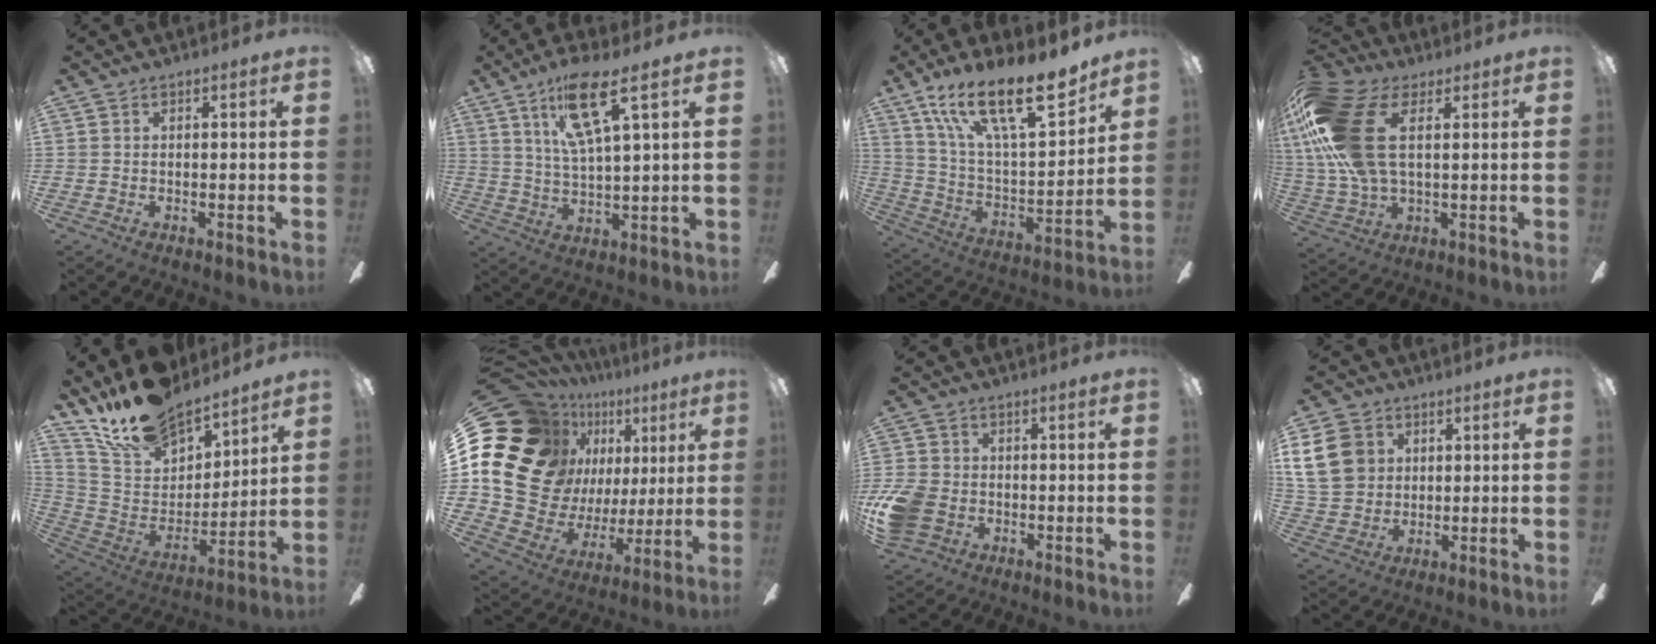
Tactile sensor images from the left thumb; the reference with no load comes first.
{"total": 13.1, "force": [7.4, 2.9, 10.4], "torque": [-0.190, -0.014, 0.124]}
{"total": 22.9, "force": [16.0, 8.1, 14.3], "torque": [-0.246, -0.094, 0.278]}
{"total": 21.5, "force": [6.0, 11.9, 16.9], "torque": [-0.379, -0.012, 0.102]}
{"total": 19.2, "force": [16.5, 7.5, 6.4], "torque": [-0.145, -0.112, 0.303]}
{"total": 21.6, "force": [8.1, 16.9, 10.6], "torque": [-0.243, -0.061, 0.182]}
{"total": 9.5, "force": [-2.6, 7.5, 5.3], "torque": [-0.129, 0.020, -0.044]}
{"total": 12.9, "force": [3.7, 10.7, 6.3], "torque": [-0.141, 0.010, 0.072]}